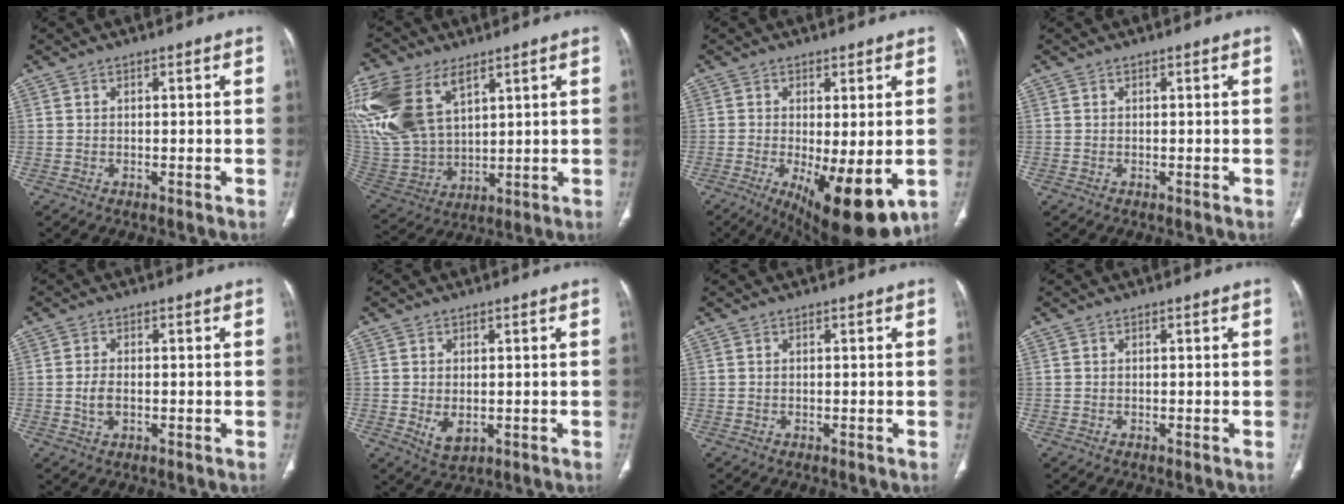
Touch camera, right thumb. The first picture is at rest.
{"total": 23.8, "force": [10.8, 14.2, 15.7], "torque": [-0.375, -0.004, 0.224]}
{"total": 13.8, "force": [-4.0, 4.7, 12.4], "torque": [-0.174, -0.026, -0.044]}
{"total": 0.0}
{"total": 2.9, "force": [-0.4, 1.6, 2.3], "torque": [-0.049, 0.001, -0.007]}
{"total": 3.8, "force": [-0.5, 2.3, 3.0], "torque": [-0.050, -0.009, 0.003]}
{"total": 0.0}
{"total": 0.0}